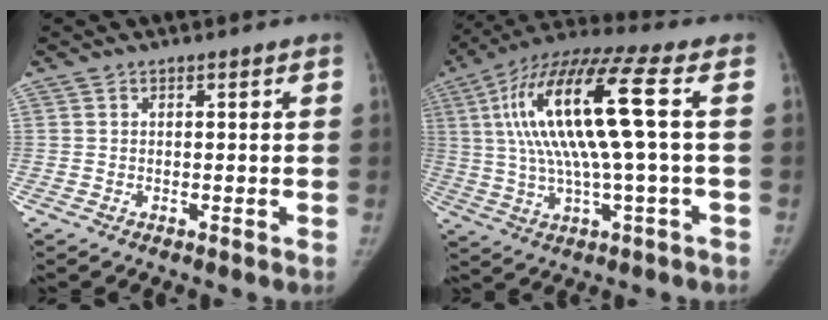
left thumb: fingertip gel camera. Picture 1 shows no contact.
{"total": 19.6, "force": [3.0, 3.3, 19.0], "torque": [-0.396, 0.028, 0.050]}